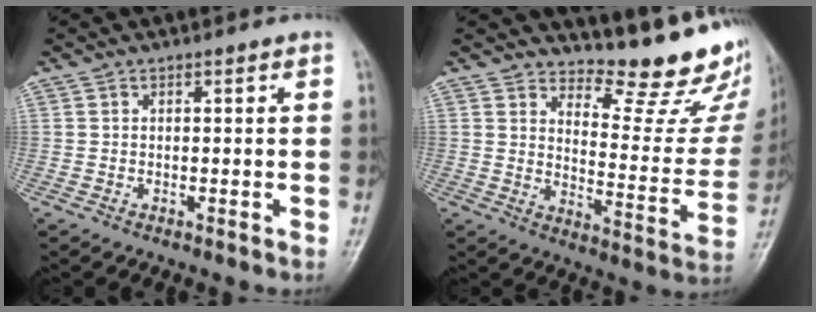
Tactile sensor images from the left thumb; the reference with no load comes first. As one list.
[{"total": 17.4, "force": [14.6, 5.2, 7.8], "torque": [-0.057, -0.141, 0.183]}]